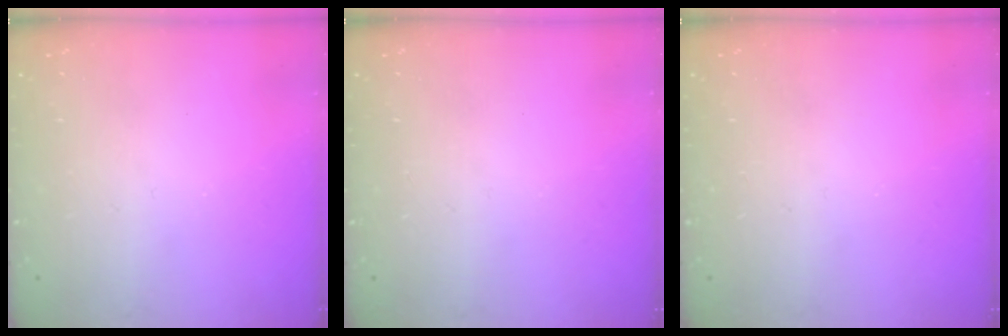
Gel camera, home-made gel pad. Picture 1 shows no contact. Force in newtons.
{"total": 0.0}
{"total": 0.0}